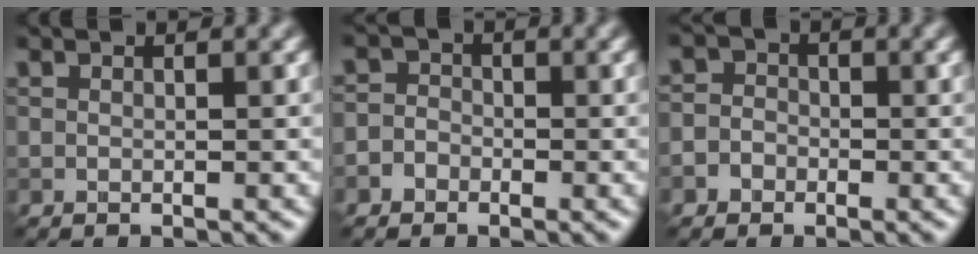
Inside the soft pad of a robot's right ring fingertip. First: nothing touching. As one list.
[{"total": 1.9, "force": [-0.8, 1.7, 0.4], "torque": [0.018, 0.009, -0.027]}, {"total": 2.7, "force": [-0.8, 2.5, 0.6], "torque": [0.019, 0.015, -0.038]}]